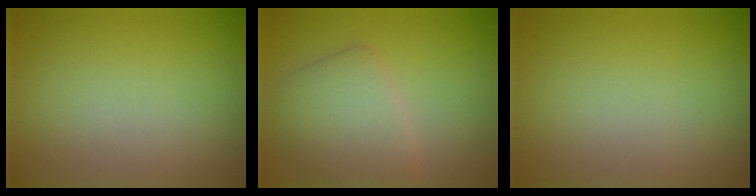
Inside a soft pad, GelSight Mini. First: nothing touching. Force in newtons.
{"total": 4.0, "press": 4.0, "slide": 0.0}
{"total": 0.0}